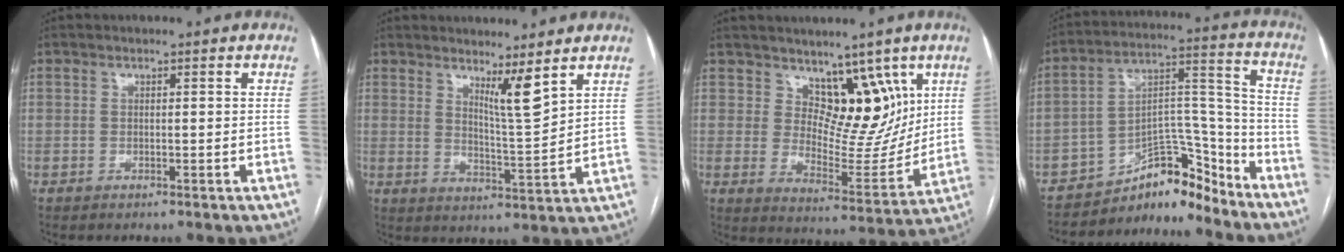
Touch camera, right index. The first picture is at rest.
{"total": 5.3, "force": [3.6, -0.4, 3.8], "torque": [-0.064, -0.027, 0.067]}
{"total": 9.9, "force": [5.9, 5.7, 5.6], "torque": [-0.067, -0.004, 0.104]}
{"total": 11.5, "force": [-10.3, 3.8, 3.4], "torque": [-0.041, 0.067, -0.172]}